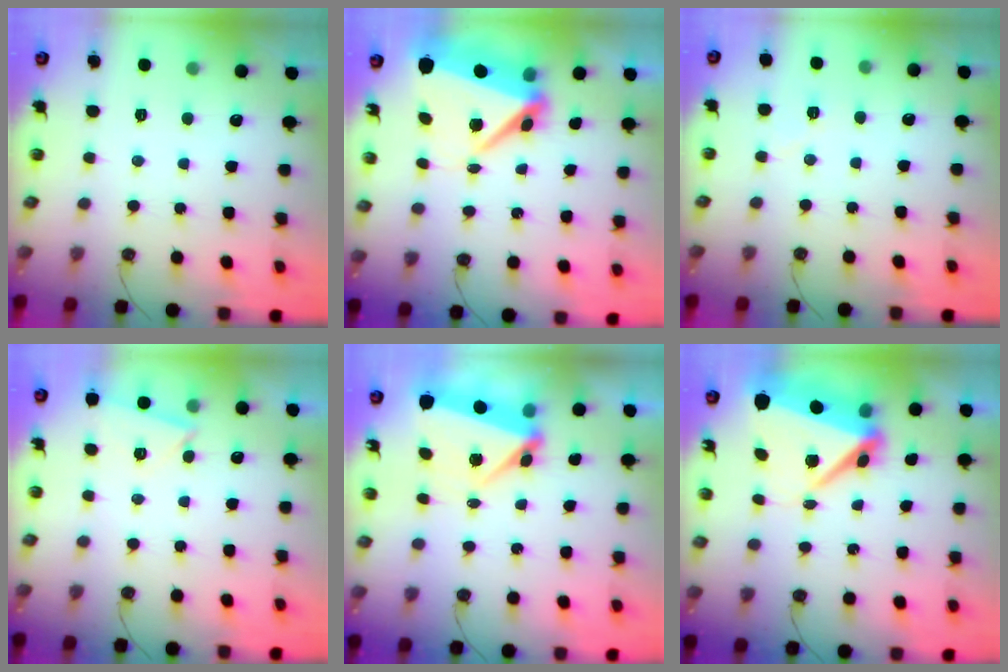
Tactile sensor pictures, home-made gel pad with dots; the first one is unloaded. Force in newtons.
{"total": 9.0, "press": 8.7, "slide": 2.2}
{"total": 4.2, "press": 4.0, "slide": 1.4}
{"total": 2.7, "press": 2.4, "slide": 1.2}
{"total": 6.0, "press": 5.8, "slide": 1.5}
{"total": 9.0, "press": 8.7, "slide": 2.2}